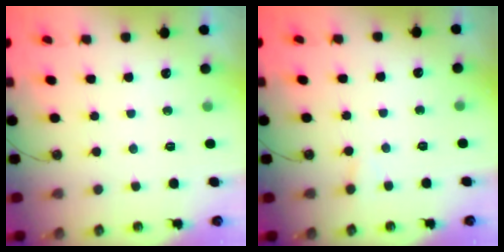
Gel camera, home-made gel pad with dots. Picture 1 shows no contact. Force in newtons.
{"total": 3.5, "press": 3.5, "slide": 0.3}